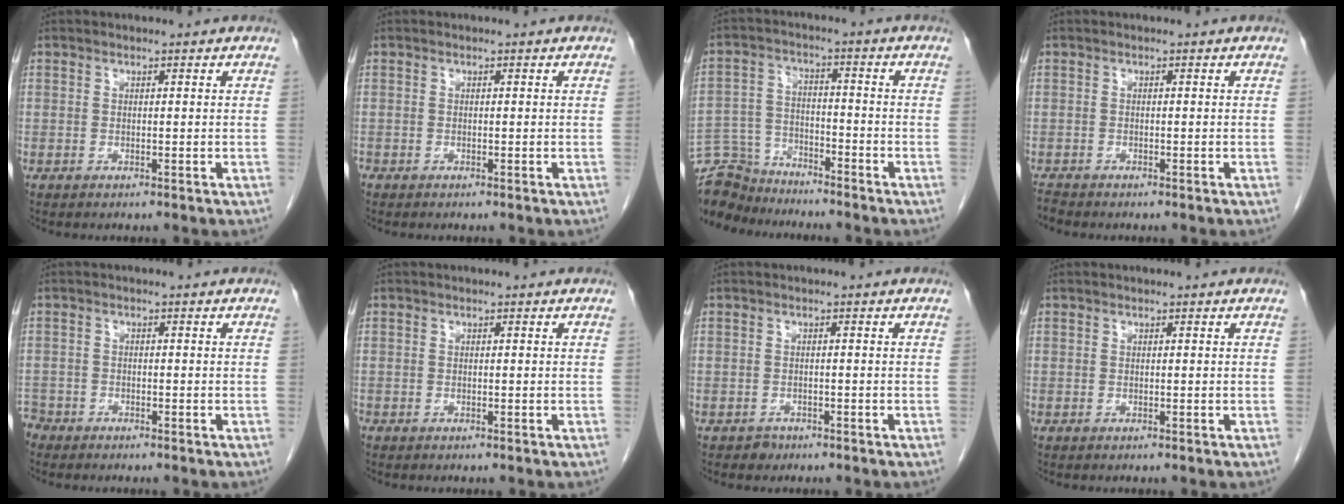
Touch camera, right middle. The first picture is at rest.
{"total": 0.0}
{"total": 10.6, "force": [-10.1, 3.0, 0.3], "torque": [-0.014, 0.019, -0.188]}
{"total": 1.0, "force": [-1.0, 0.0, 0.0], "torque": [-0.008, -0.006, -0.021]}
{"total": 2.8, "force": [-2.5, 1.2, 0.0], "torque": [-0.005, 0.000, -0.049]}
{"total": 0.0}
{"total": 1.0, "force": [-0.7, 0.7, -0.1], "torque": [0.006, 0.003, -0.010]}
{"total": 0.0}